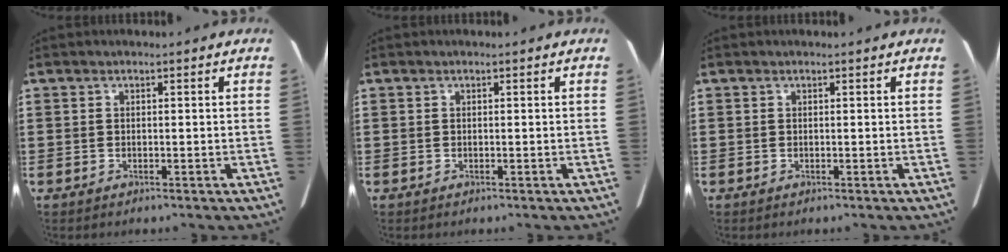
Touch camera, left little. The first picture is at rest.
{"total": 0.0}
{"total": 0.0}